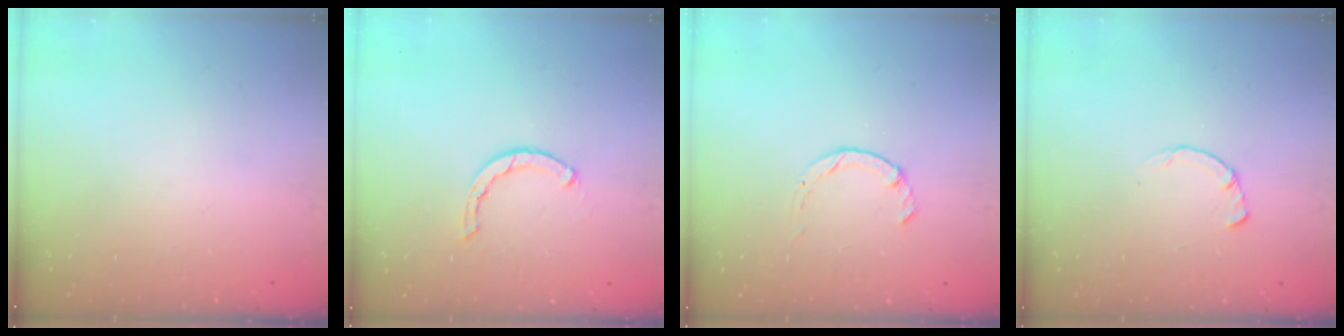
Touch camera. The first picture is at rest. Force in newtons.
{"total": 2.1, "press": 2.1, "slide": 0.2}
{"total": 1.0, "press": 1.0, "slide": 0.3}
{"total": 1.7, "press": 1.7, "slide": 0.2}